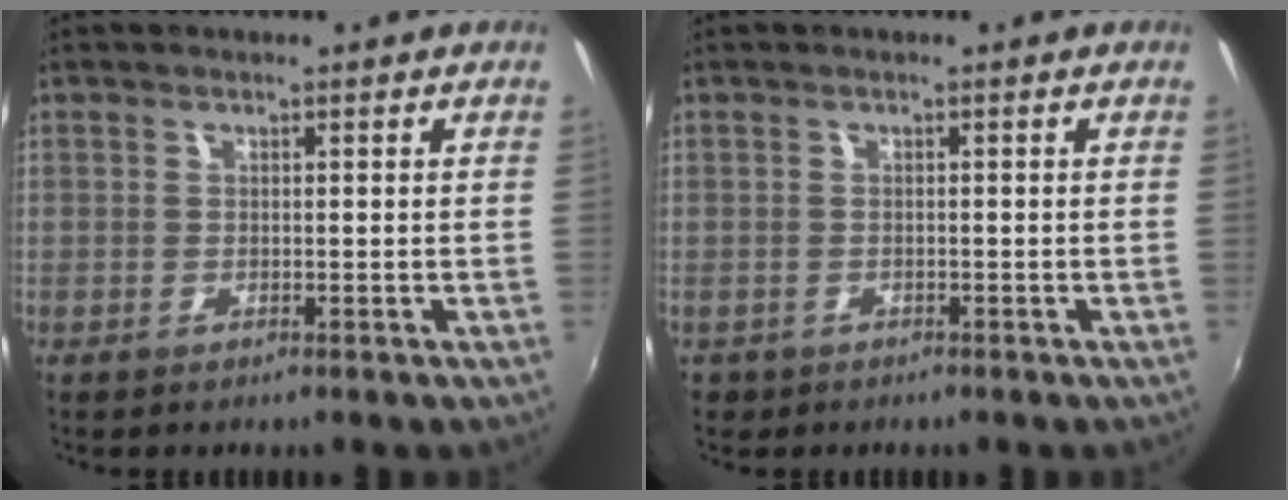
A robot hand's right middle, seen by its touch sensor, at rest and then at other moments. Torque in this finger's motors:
{"motor_torque": [0.36, -0.33, 0.00, 0.00]}